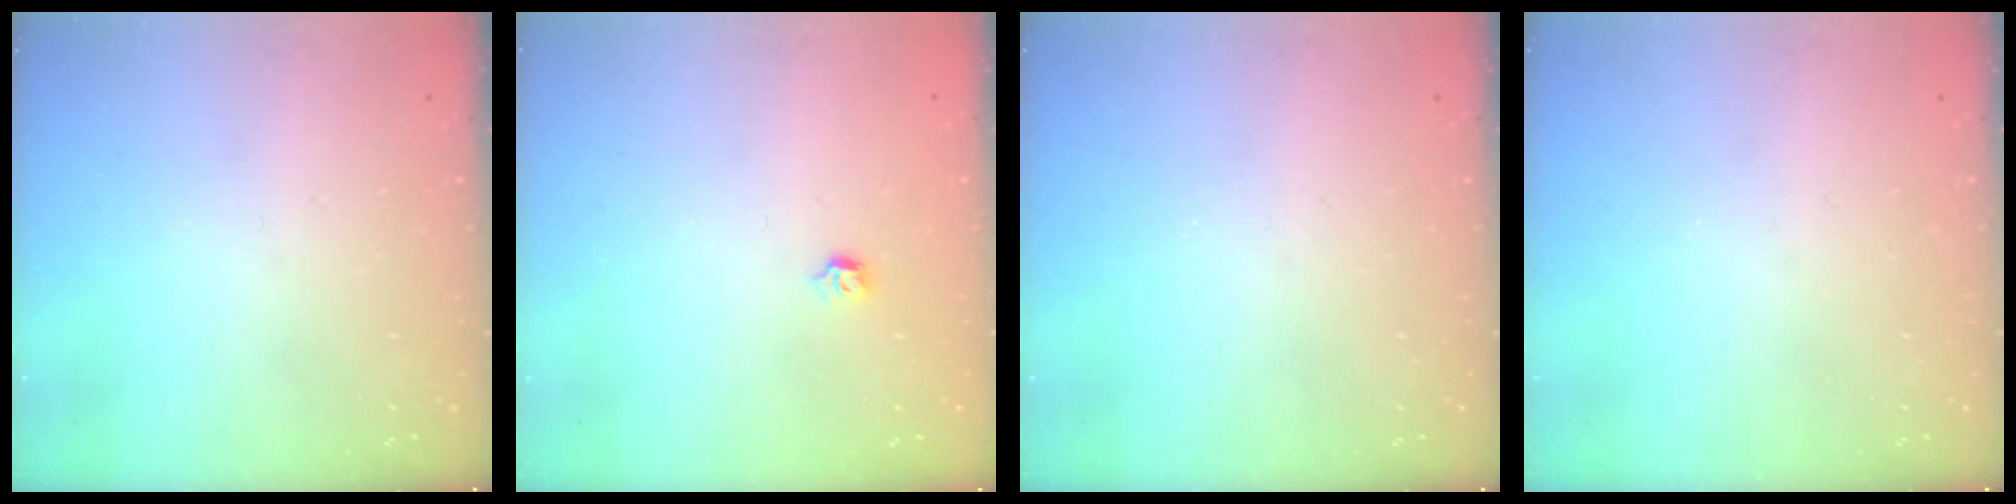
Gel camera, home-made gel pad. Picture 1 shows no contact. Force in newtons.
{"total": 2.8, "press": 2.7, "slide": 0.8}
{"total": 0.0}
{"total": 0.0}